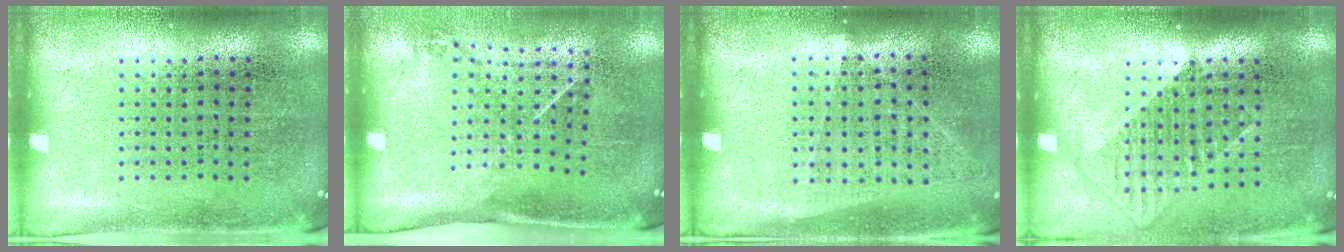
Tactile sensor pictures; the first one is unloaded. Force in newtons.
{"total": 1.4, "press": 0.9, "slide": 1.0}
{"total": 1.0, "press": 0.9, "slide": 0.5}
{"total": 1.3, "press": 1.0, "slide": 0.7}